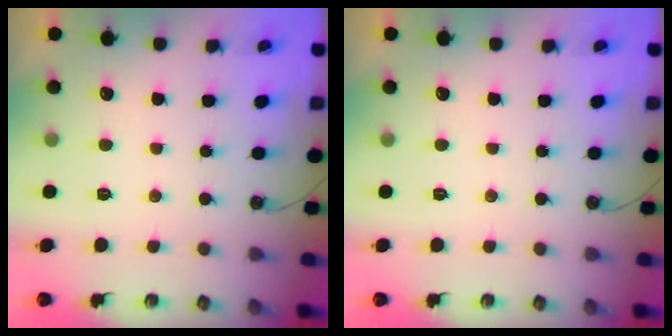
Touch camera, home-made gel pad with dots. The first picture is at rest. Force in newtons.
{"total": 0.0}